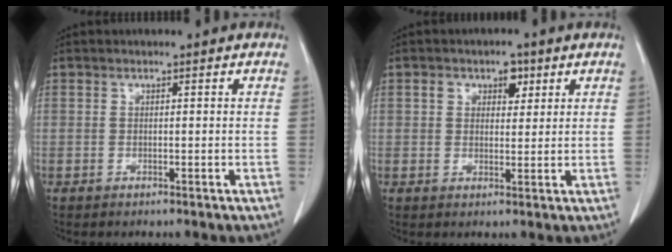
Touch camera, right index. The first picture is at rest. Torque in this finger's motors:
{"motor_torque": [0.06, 0.06, 0.04, 0.03]}